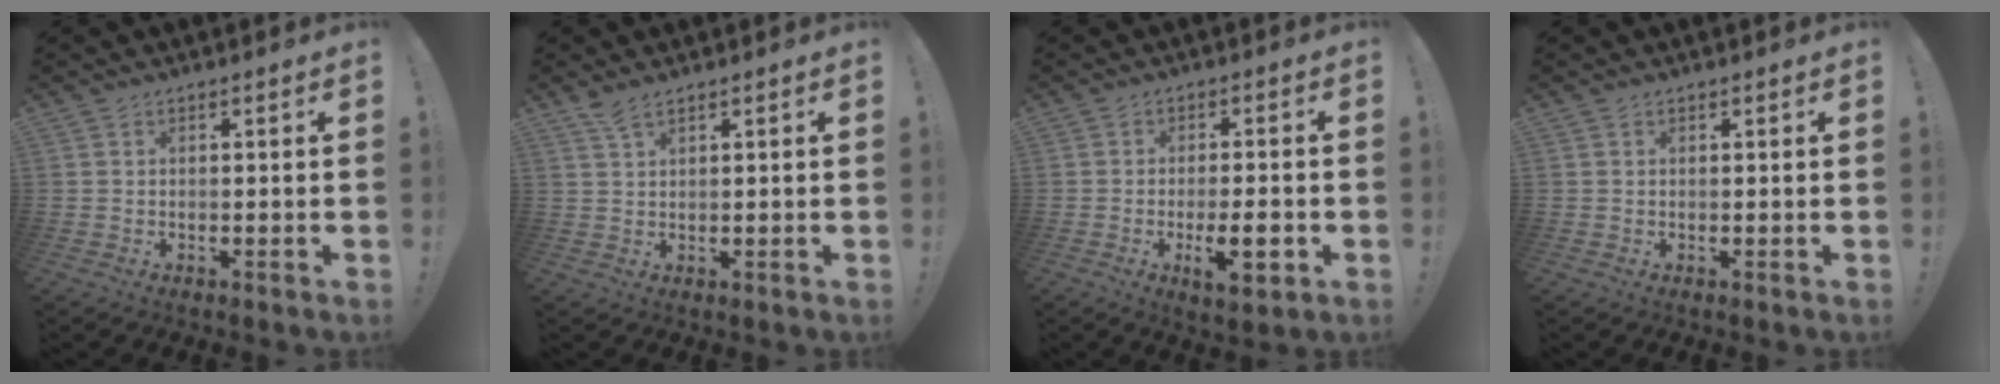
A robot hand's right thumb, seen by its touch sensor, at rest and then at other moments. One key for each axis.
{"total": 3.1, "fx": 2.3, "fy": 0.9, "fz": 1.7, "tx": -0.038, "ty": -0.011, "tz": 0.042}
{"total": 9.2, "fx": -2.8, "fy": 2.6, "fz": 8.3, "tx": -0.131, "ty": 0.001, "tz": -0.046}
{"total": 0.0}